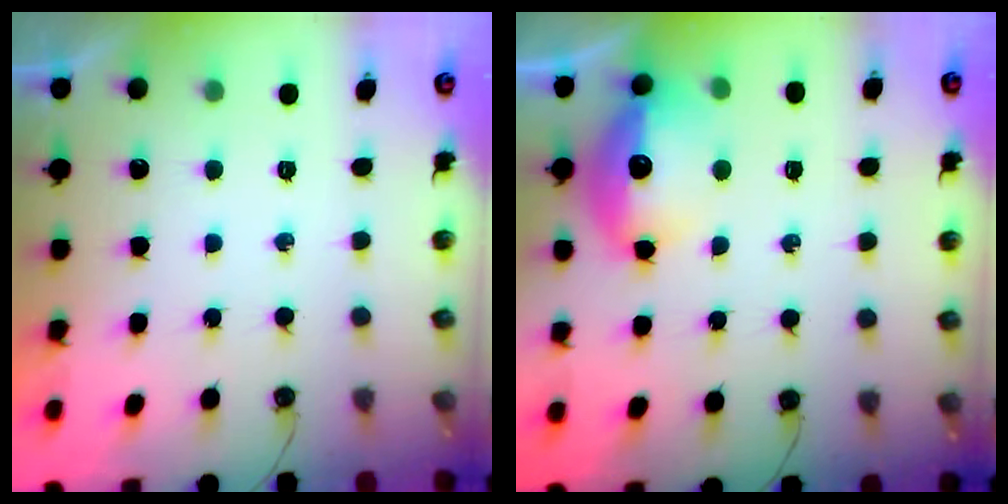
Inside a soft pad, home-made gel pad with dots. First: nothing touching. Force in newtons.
{"total": 13.0, "press": 13.0, "slide": 1.1}